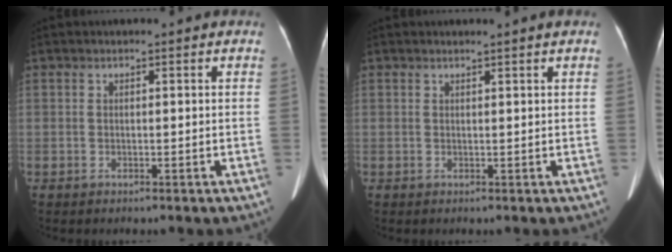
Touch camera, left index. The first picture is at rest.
{"total": 1.1, "force": [0.9, -0.3, 0.4], "torque": [-0.016, -0.002, 0.021]}